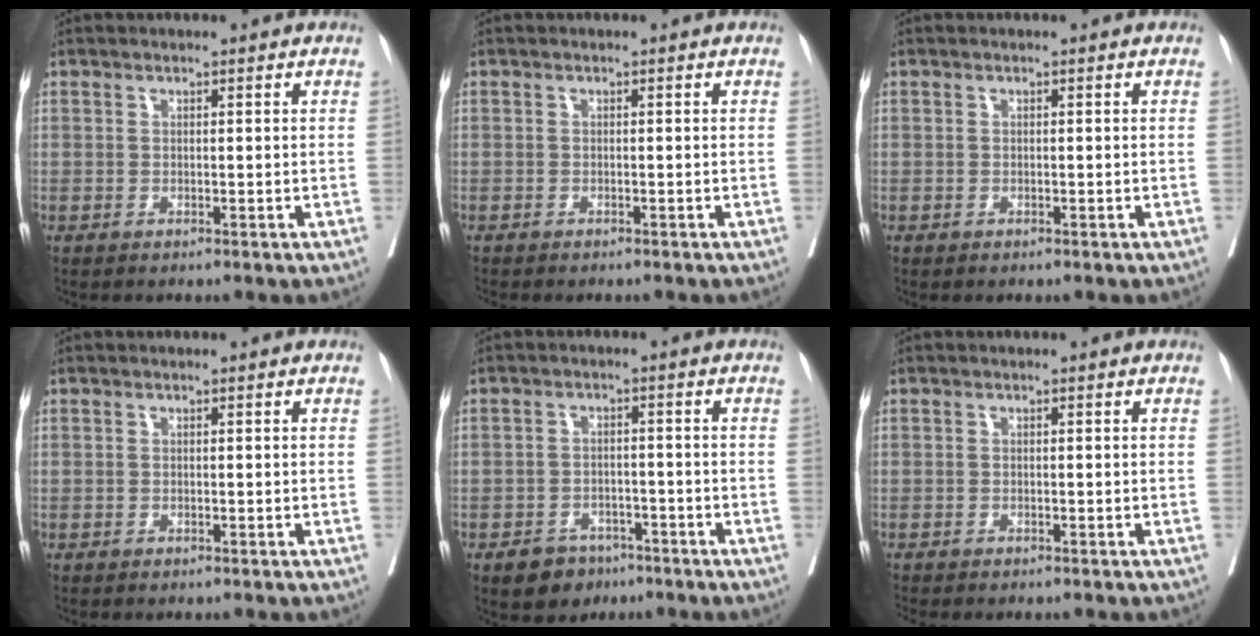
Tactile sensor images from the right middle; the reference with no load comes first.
{"total": 1.4, "force": [-1.2, 0.3, 0.8], "torque": [-0.013, -0.001, -0.012]}
{"total": 0.5, "force": [0.5, 0.0, 0.0], "torque": [-0.003, 0.004, 0.008]}
{"total": 0.0}
{"total": 4.5, "force": [-2.8, 3.3, 1.4], "torque": [-0.020, 0.009, -0.037]}
{"total": 2.6, "force": [-2.2, 0.5, 1.2], "torque": [-0.017, -0.003, -0.026]}